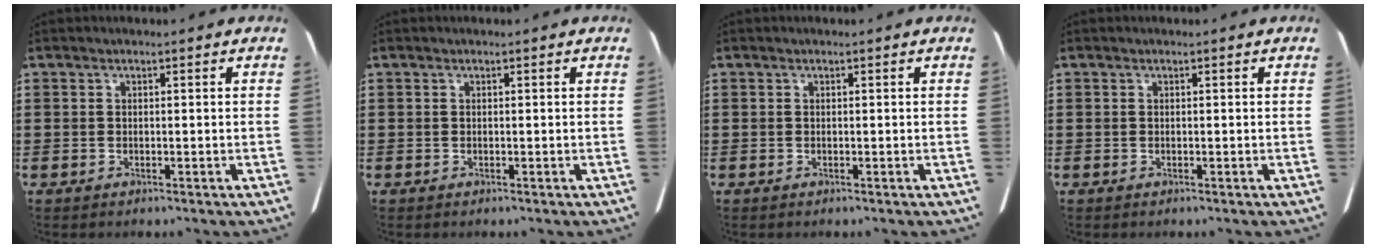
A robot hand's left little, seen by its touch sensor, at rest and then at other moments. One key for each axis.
{"total": 0.0}
{"total": 0.0}
{"total": 0.0}